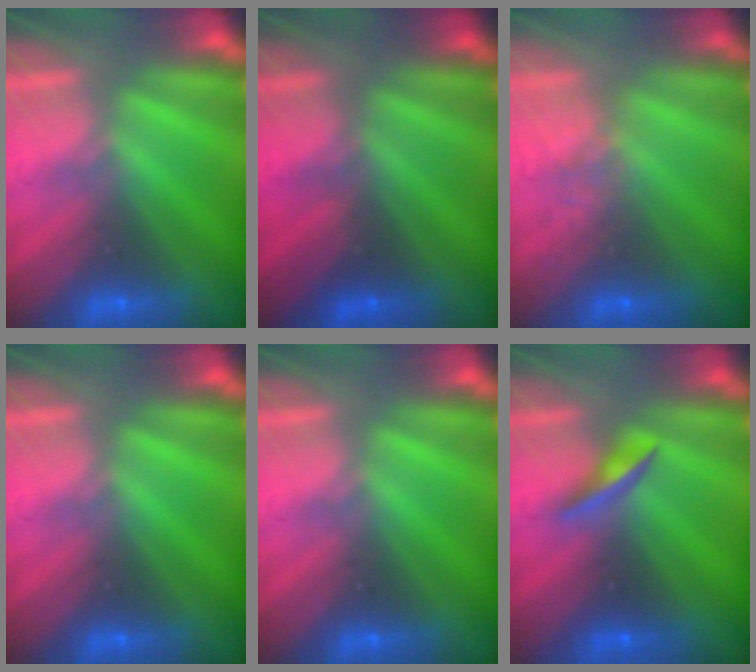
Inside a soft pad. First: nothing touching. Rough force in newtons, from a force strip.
{"total": 1.9}
{"total": 2.3}
{"total": 0.0}
{"total": 0.0}
{"total": 2.2}